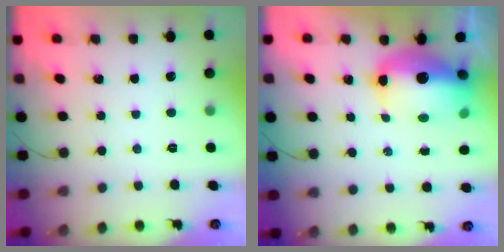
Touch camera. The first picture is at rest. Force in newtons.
{"total": 14.6, "press": 13.5, "slide": 5.6}